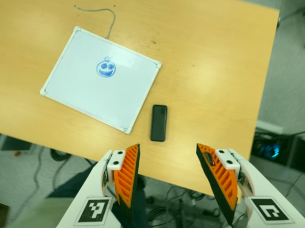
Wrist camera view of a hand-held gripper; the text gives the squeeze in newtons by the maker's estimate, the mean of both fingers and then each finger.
{"total": 0.0}